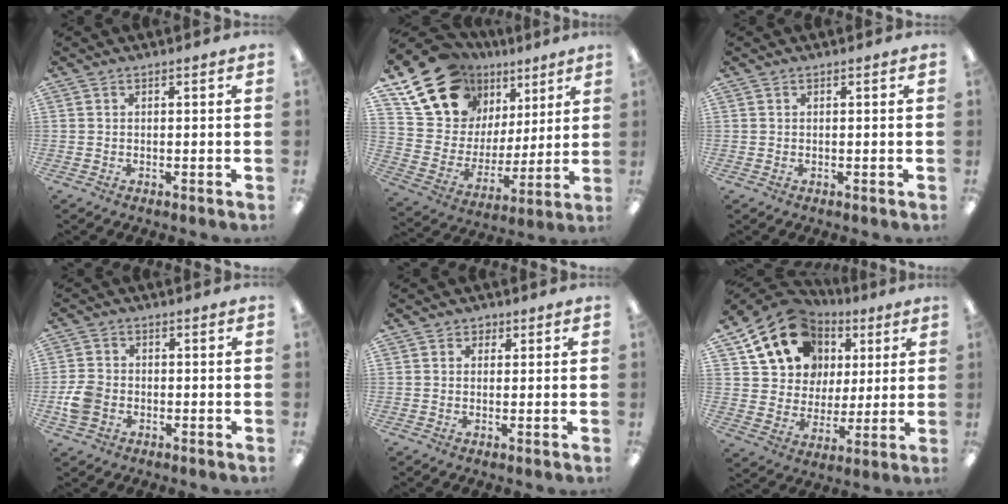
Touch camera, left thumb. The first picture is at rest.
{"total": 19.7, "force": [13.6, 12.3, 7.1], "torque": [-0.148, -0.080, 0.259]}
{"total": 0.0}
{"total": 6.2, "force": [-1.8, 4.9, 3.4], "torque": [-0.074, 0.011, -0.032]}
{"total": 1.7, "force": [0.7, 1.5, 0.3], "torque": [0.000, 0.001, 0.010]}
{"total": 17.5, "force": [9.2, 13.4, 6.7], "torque": [-0.127, -0.037, 0.179]}